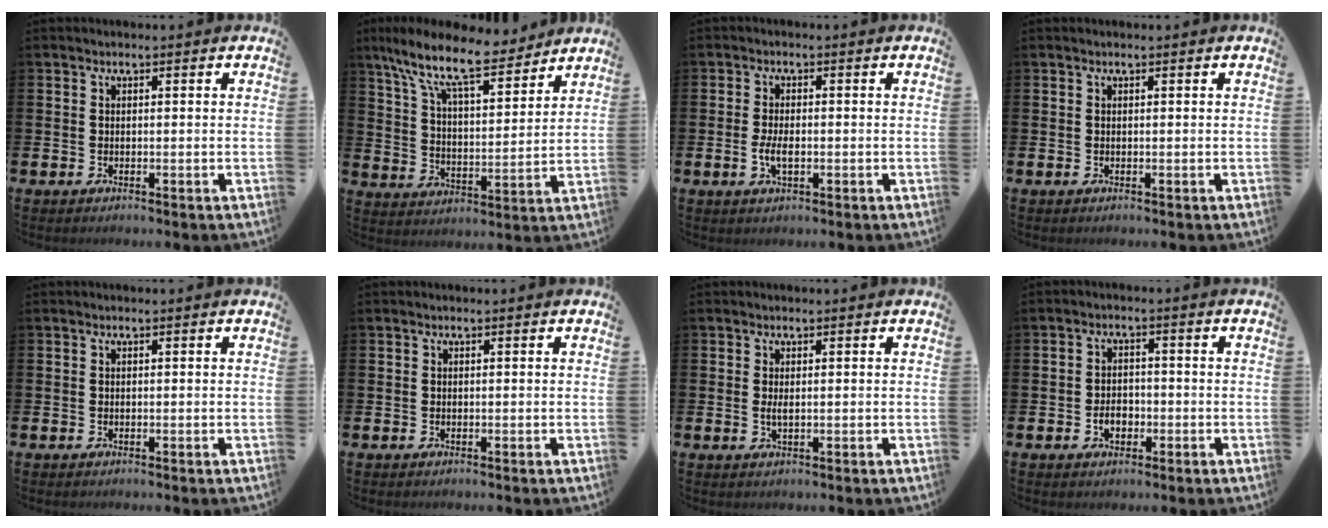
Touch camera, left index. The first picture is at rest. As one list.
[{"total": 11.3, "force": [9.4, 3.1, 5.5], "torque": [-0.128, -0.055, 0.159]}, {"total": 3.0, "force": [-0.6, 1.4, 2.6], "torque": [-0.040, -0.001, -0.012]}, {"total": 0.0}, {"total": 0.0}, {"total": 0.0}, {"total": 1.2, "force": [0.1, 0.3, 1.1], "torque": [-0.014, -0.002, 0.000]}, {"total": 2.8, "force": [-1.0, 2.0, 1.7], "torque": [-0.019, -0.002, -0.024]}]